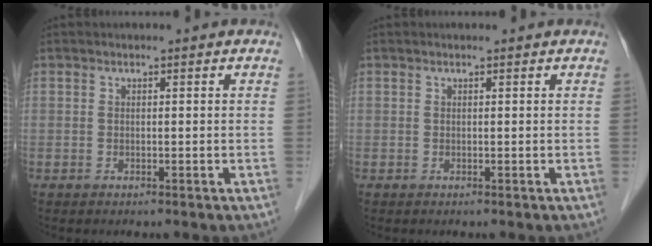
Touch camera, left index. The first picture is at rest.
{"total": 0.0}